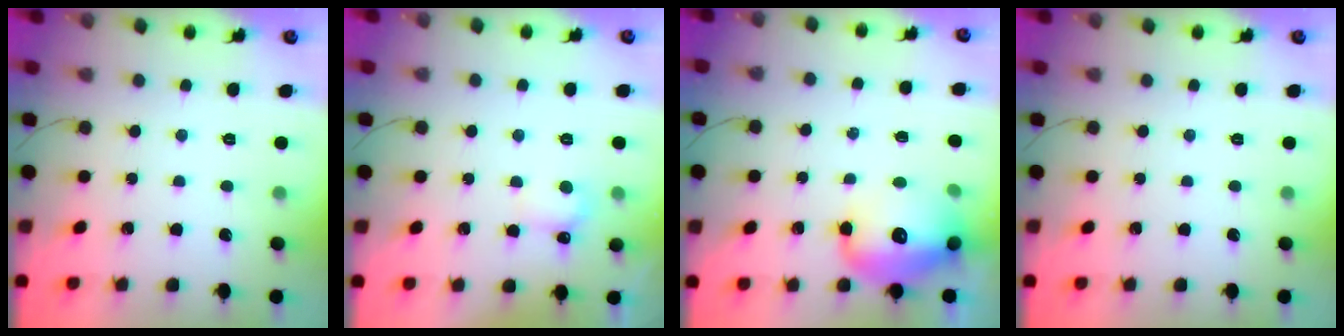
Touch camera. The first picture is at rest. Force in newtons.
{"total": 5.1, "press": 4.9, "slide": 1.3}
{"total": 17.5, "press": 17.1, "slide": 4.0}
{"total": 0.0}